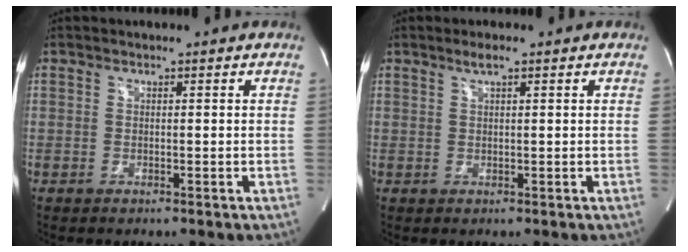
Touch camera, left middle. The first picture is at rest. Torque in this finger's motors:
{"motor_torque": [0.22, -0.12, -0.03, 0.00]}